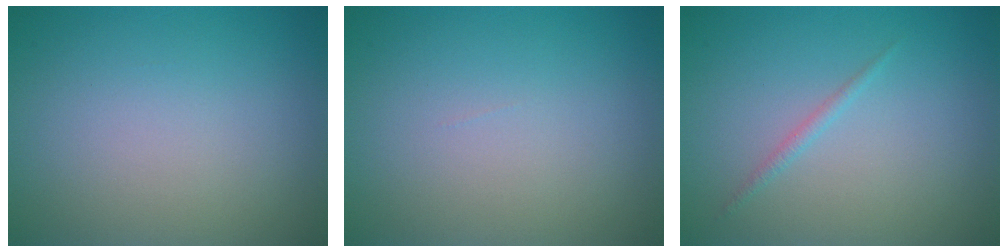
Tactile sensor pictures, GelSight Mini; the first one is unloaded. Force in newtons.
{"total": 0.0}
{"total": 0.7, "press": 0.7, "slide": 0.1}